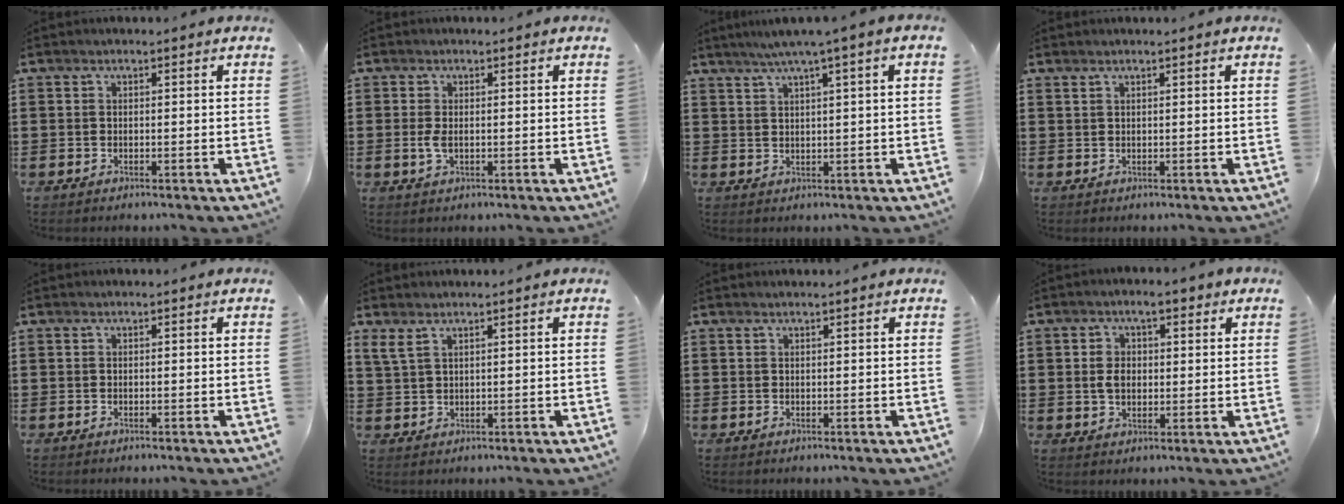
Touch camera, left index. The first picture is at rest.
{"total": 2.0, "force": [-0.1, 0.8, 1.8], "torque": [-0.049, -0.005, -0.006]}
{"total": 3.2, "force": [1.7, -0.5, 2.7], "torque": [-0.054, -0.001, 0.029]}
{"total": 0.7, "force": [0.6, 0.0, 0.3], "torque": [-0.008, -0.001, 0.013]}
{"total": 0.0}
{"total": 2.6, "force": [1.7, 0.9, 1.7], "torque": [-0.040, 0.003, 0.032]}
{"total": 0.6, "force": [0.5, -0.1, 0.3], "torque": [-0.005, -0.002, 0.010]}
{"total": 5.1, "force": [1.7, 2.9, 3.9], "torque": [-0.076, 0.010, 0.024]}